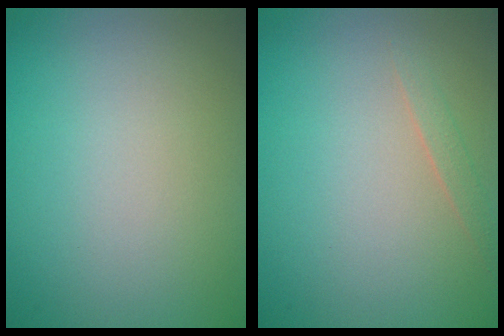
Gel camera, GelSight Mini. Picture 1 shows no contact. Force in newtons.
{"total": 0.8, "press": 0.8, "slide": 0.0}